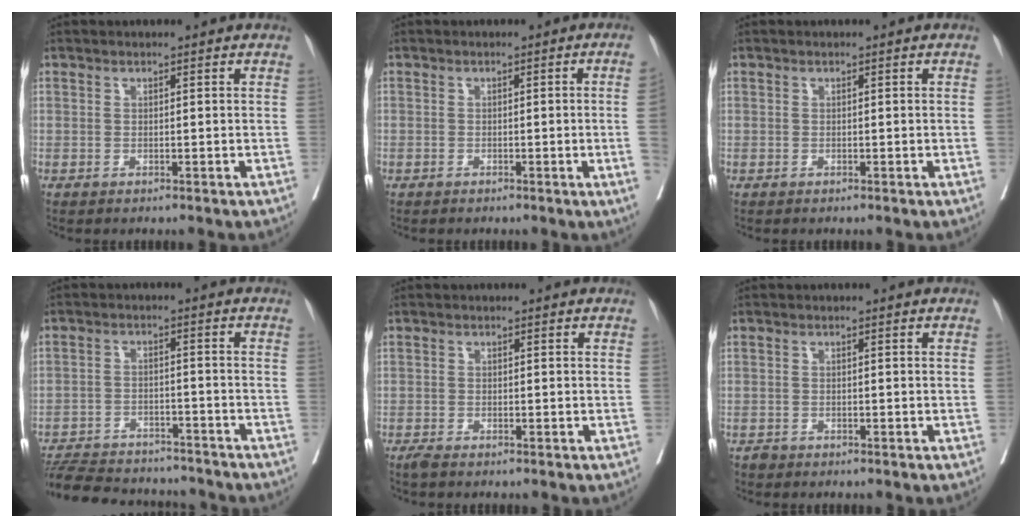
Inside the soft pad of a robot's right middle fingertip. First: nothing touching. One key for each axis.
{"total": 2.6, "fx": -0.6, "fy": -0.7, "fz": 2.4, "tx": -0.030, "ty": -0.001, "tz": -0.009}
{"total": 0.0}
{"total": 17.0, "fx": -15.6, "fy": 4.2, "fz": 5.3, "tx": -0.125, "ty": -0.005, "tz": -0.224}
{"total": 0.9, "fx": -0.8, "fy": 0.0, "fz": 0.4, "tx": -0.014, "ty": -0.003, "tz": -0.017}
{"total": 0.8, "fx": -0.6, "fy": 0.4, "fz": -0.1, "tx": -0.003, "ty": 0.001, "tz": -0.015}